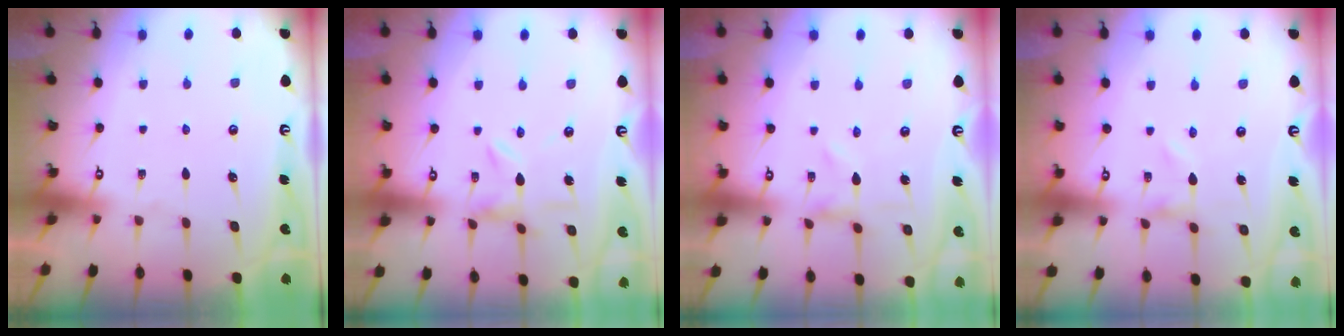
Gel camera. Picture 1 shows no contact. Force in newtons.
{"total": 3.1, "press": 3.1, "slide": 0.4}
{"total": 0.9, "press": 0.9, "slide": 0.2}
{"total": 0.0}